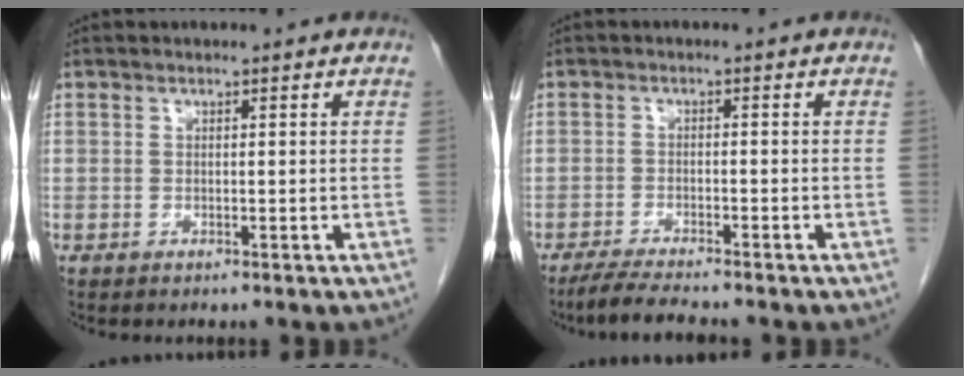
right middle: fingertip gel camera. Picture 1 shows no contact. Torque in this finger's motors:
{"motor_torque": [0.30, -0.22, 0.01, 0.02]}